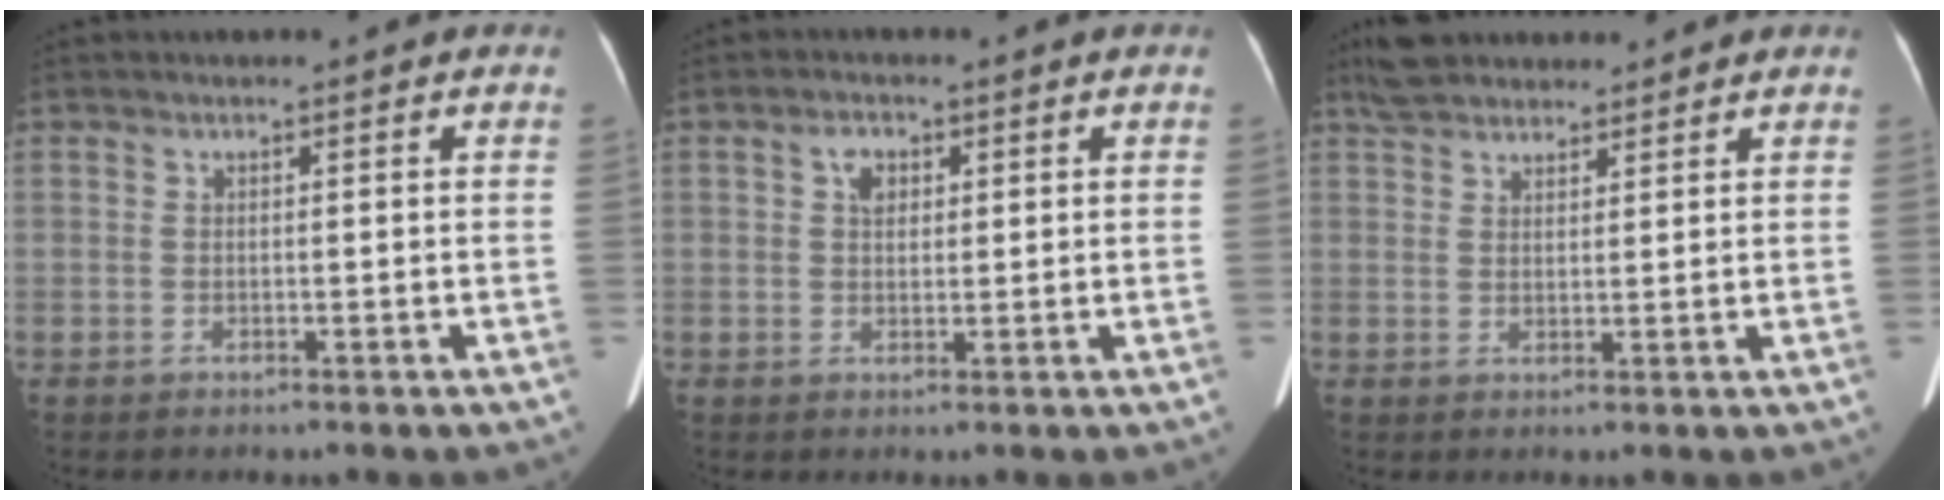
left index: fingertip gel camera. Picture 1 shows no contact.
{"total": 2.6, "force": [1.0, 1.8, 1.7], "torque": [-0.030, 0.012, 0.016]}
{"total": 8.1, "force": [7.0, 2.8, 3.1], "torque": [-0.053, 0.033, 0.127]}